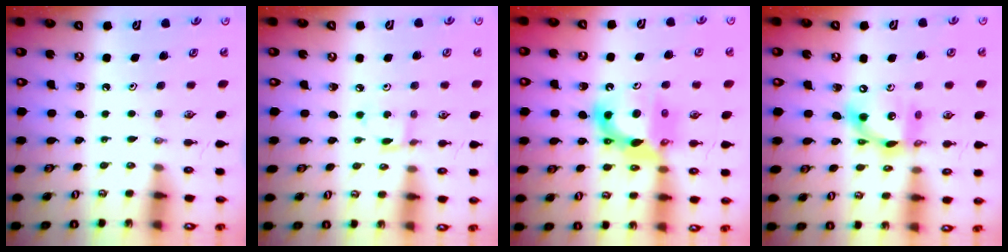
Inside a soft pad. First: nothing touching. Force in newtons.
{"total": 1.8, "press": 1.8, "slide": 0.1}
{"total": 12.4, "press": 12.1, "slide": 2.7}
{"total": 14.6, "press": 14.6, "slide": 1.0}